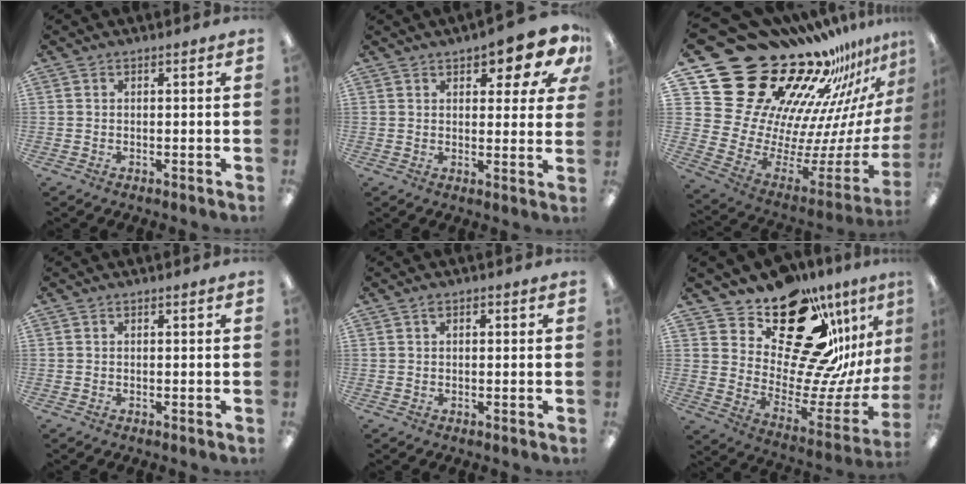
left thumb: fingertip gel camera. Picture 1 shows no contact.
{"total": 8.6, "force": [5.5, 3.3, 5.8], "torque": [-0.064, -0.031, 0.092]}
{"total": 28.7, "force": [21.9, 14.6, 11.4], "torque": [-0.126, -0.229, 0.458]}
{"total": 0.0}
{"total": 1.2, "force": [0.5, 0.7, 0.8], "torque": [-0.017, 0.005, 0.008]}
{"total": 22.2, "force": [15.7, 10.8, 11.4], "torque": [-0.154, -0.129, 0.280]}